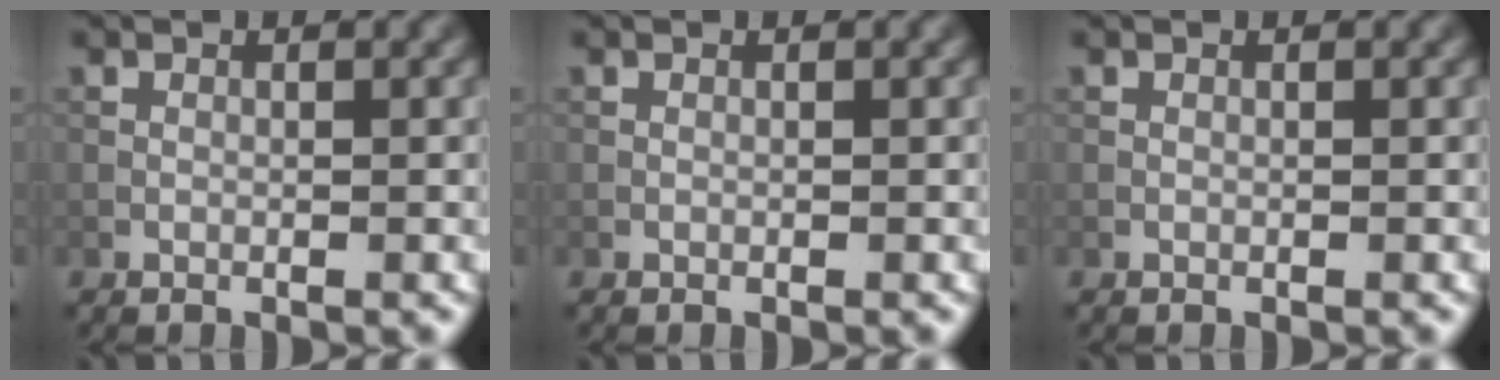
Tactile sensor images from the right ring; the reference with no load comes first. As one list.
[{"total": 0.0}, {"total": 0.0}]